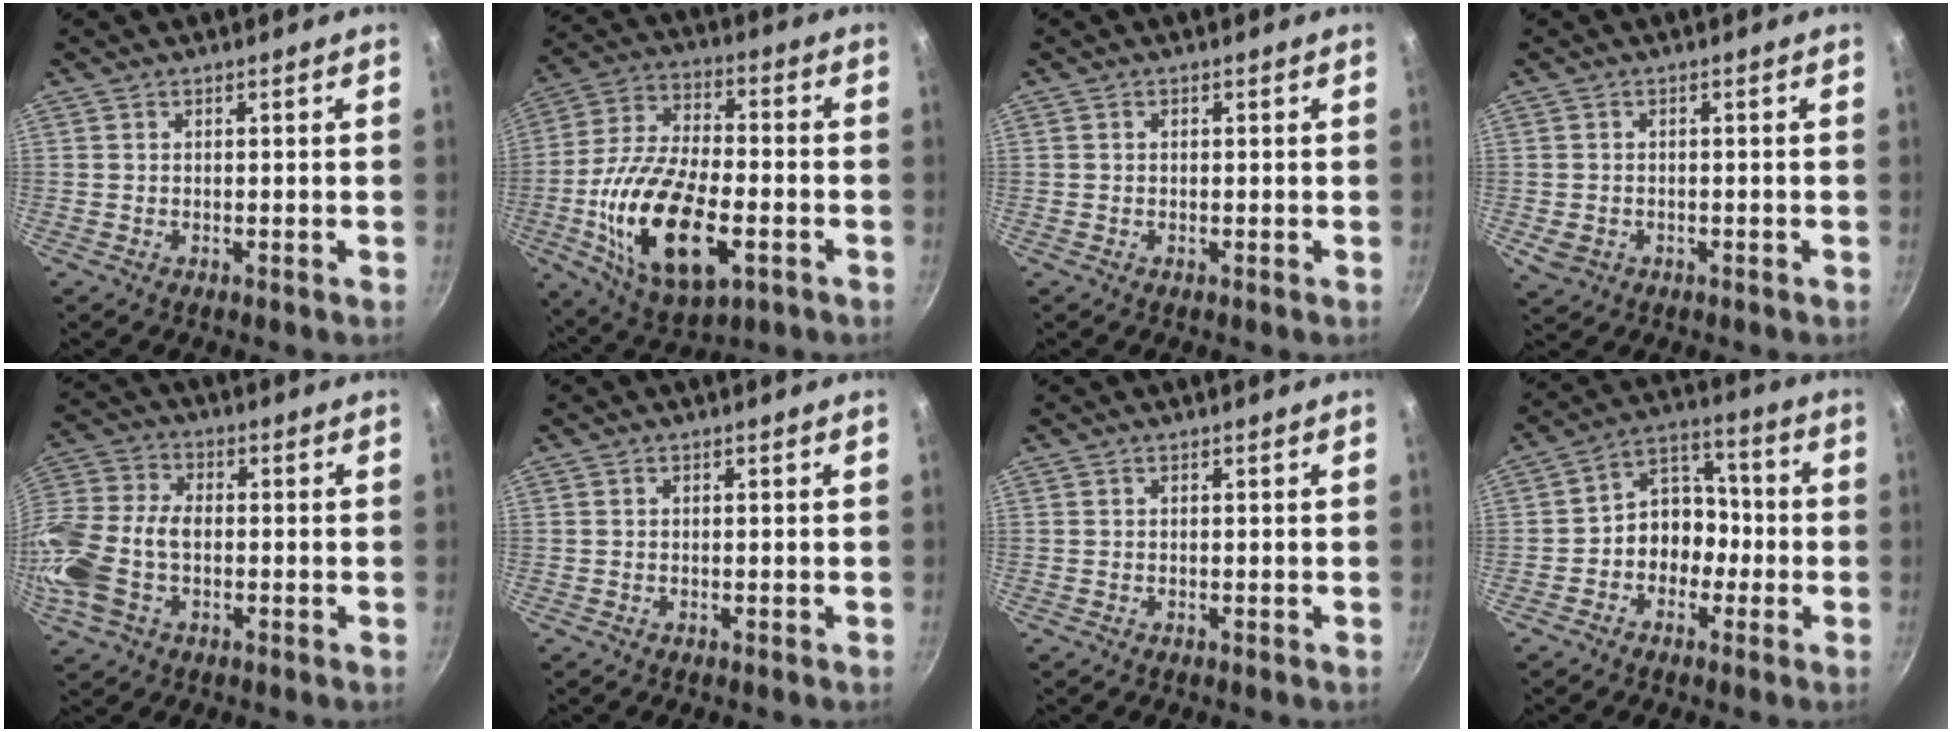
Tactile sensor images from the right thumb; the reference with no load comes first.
{"total": 21.8, "force": [-5.9, 10.8, 18.0], "torque": [-0.337, 0.018, -0.101]}
{"total": 0.0}
{"total": 3.2, "force": [-0.8, 2.7, 1.5], "torque": [-0.030, 0.004, -0.006]}
{"total": 15.8, "force": [-3.0, 10.3, 11.6], "torque": [-0.250, 0.028, -0.069]}
{"total": 0.0}
{"total": 0.0}
{"total": 9.5, "force": [-2.4, 7.8, 4.9], "torque": [-0.019, 0.051, -0.050]}